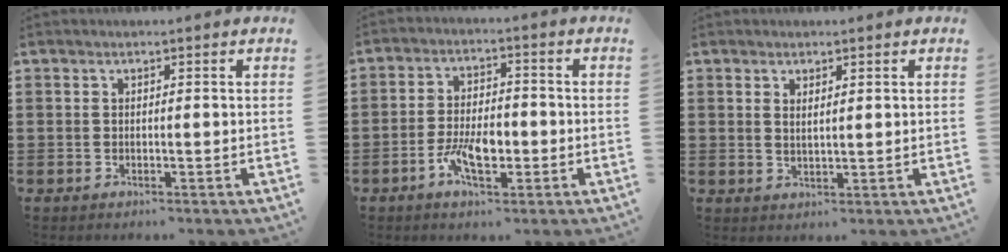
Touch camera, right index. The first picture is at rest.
{"total": 7.1, "force": [-2.3, 3.3, 5.8], "torque": [-0.116, 0.006, -0.043]}
{"total": 1.3, "force": [1.0, 0.4, 0.8], "torque": [-0.016, 0.002, 0.017]}